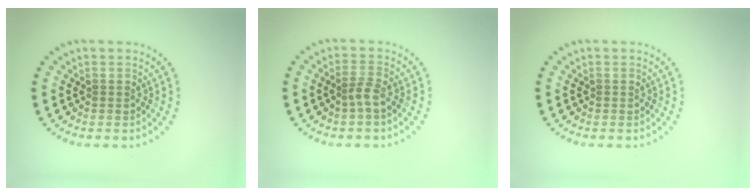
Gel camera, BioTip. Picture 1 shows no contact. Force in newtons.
{"total": 1.4, "press": 1.0, "slide": 1.0}
{"total": 0.0}